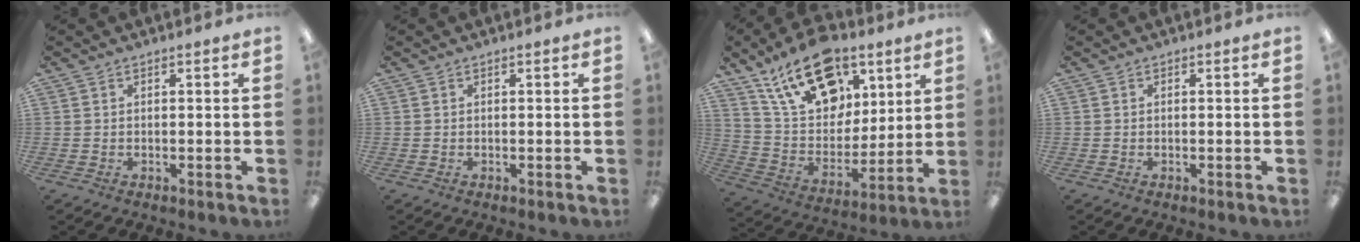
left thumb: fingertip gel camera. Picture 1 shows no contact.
{"total": 0.0}
{"total": 21.1, "force": [13.0, 12.3, 11.2], "torque": [-0.191, -0.056, 0.233]}
{"total": 0.0}